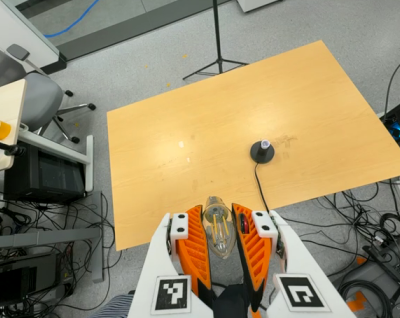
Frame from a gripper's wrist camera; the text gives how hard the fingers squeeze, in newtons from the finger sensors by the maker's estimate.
{"total": 20.7, "left": 23.1, "right": 18.3}